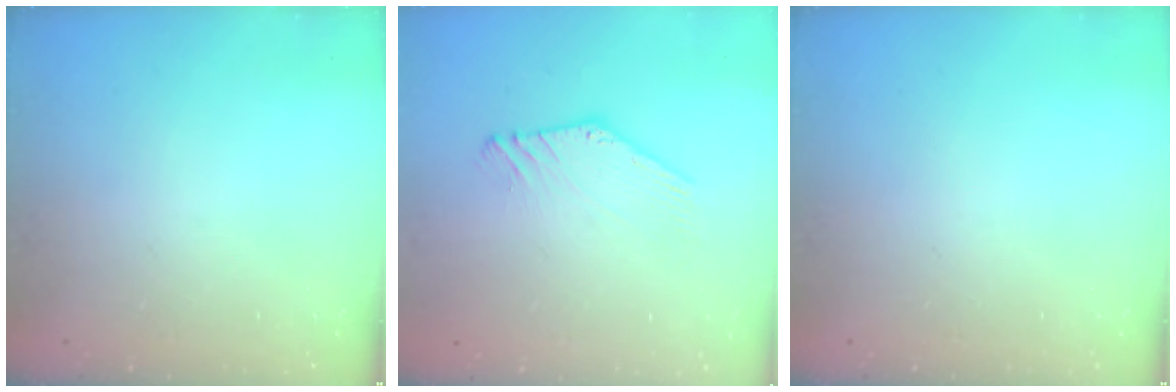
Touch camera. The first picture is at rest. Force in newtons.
{"total": 2.0, "press": 2.0, "slide": 0.0}
{"total": 0.0}